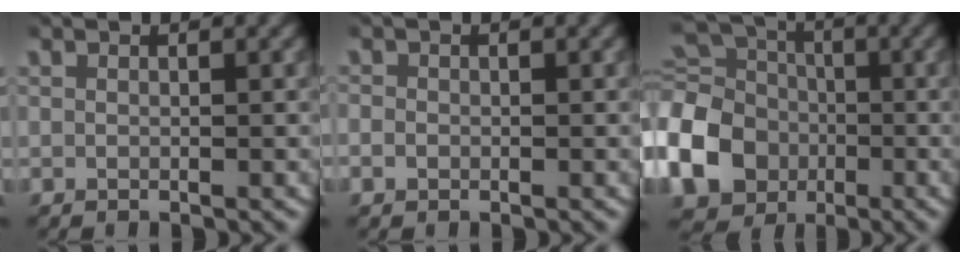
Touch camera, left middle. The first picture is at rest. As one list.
[{"total": 0.9, "force": [-0.4, 0.8, 0.1], "torque": [-0.010, -0.002, -0.008]}, {"total": 13.9, "force": [-3.1, 12.5, 5.1], "torque": [-0.136, -0.056, -0.050]}]